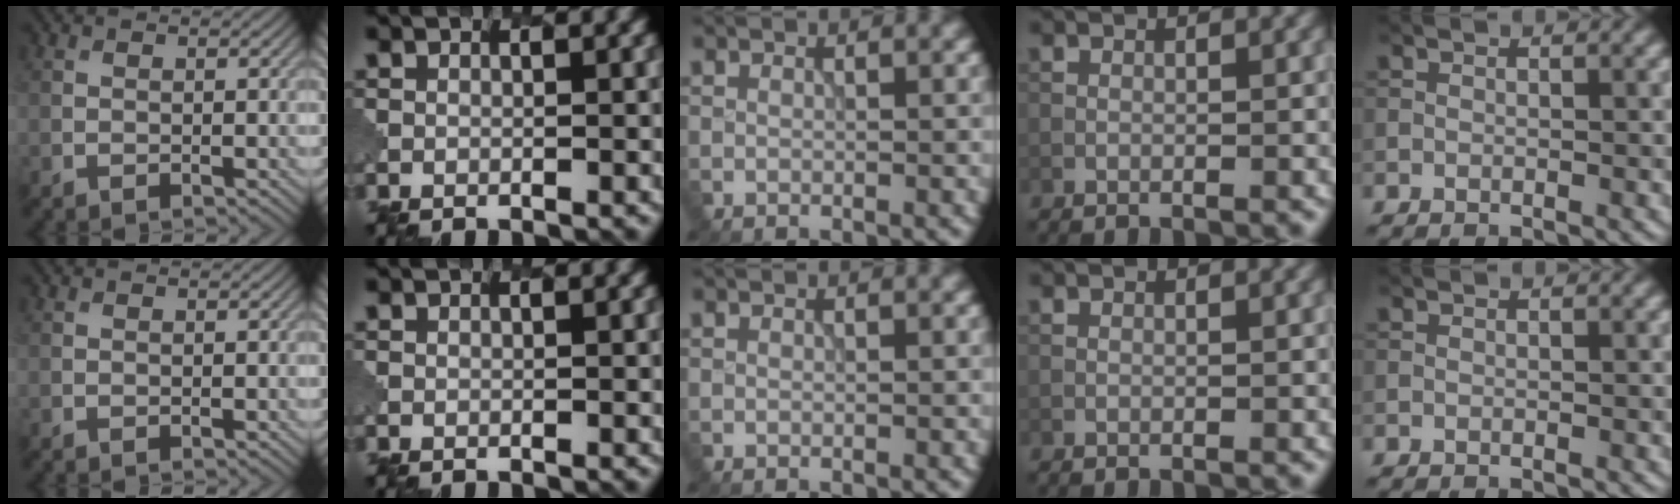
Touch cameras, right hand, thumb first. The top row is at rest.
{}